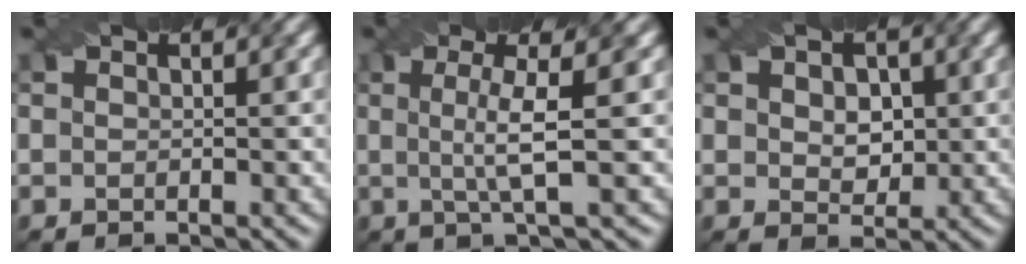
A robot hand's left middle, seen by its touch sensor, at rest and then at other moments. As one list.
[{"total": 4.2, "force": [0.2, 0.7, 4.1], "torque": [-0.074, 0.001, 0.003]}, {"total": 3.3, "force": [0.5, 2.3, 2.3], "torque": [-0.034, 0.001, 0.006]}]